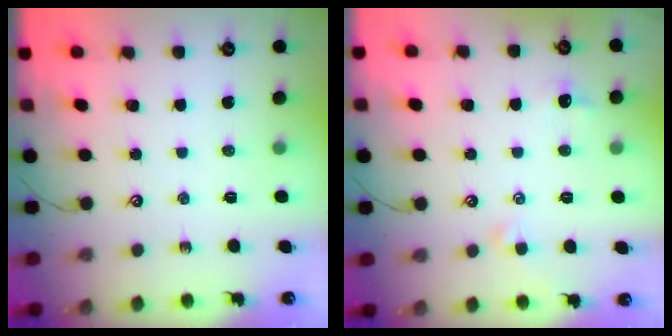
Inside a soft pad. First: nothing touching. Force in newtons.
{"total": 0.7, "press": 0.4, "slide": 0.5}